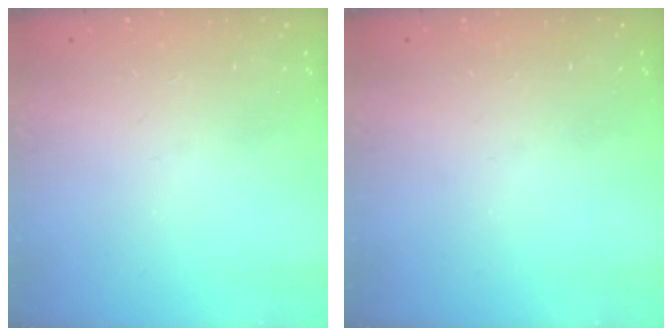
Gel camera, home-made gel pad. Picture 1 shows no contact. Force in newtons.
{"total": 0.0}